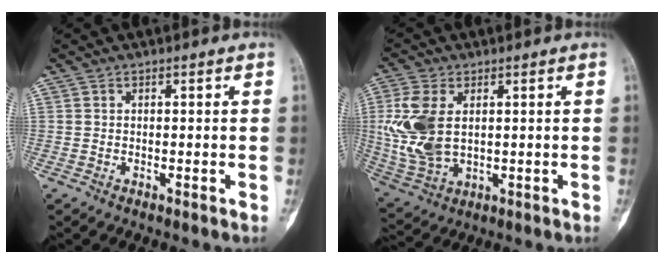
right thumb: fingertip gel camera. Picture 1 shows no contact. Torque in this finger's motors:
{"motor_torque": [0.09, 0.31, 1.26, 0.18, 0.35]}